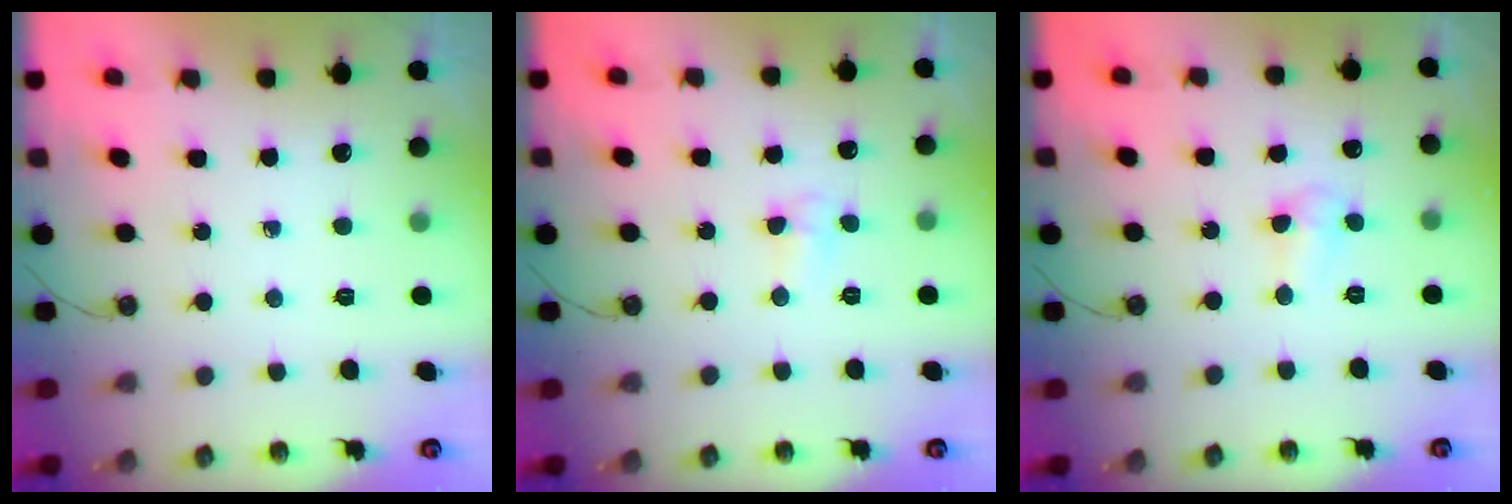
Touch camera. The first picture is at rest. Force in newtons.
{"total": 5.5, "press": 4.4, "slide": 3.4}
{"total": 3.6, "press": 3.6, "slide": 0.6}